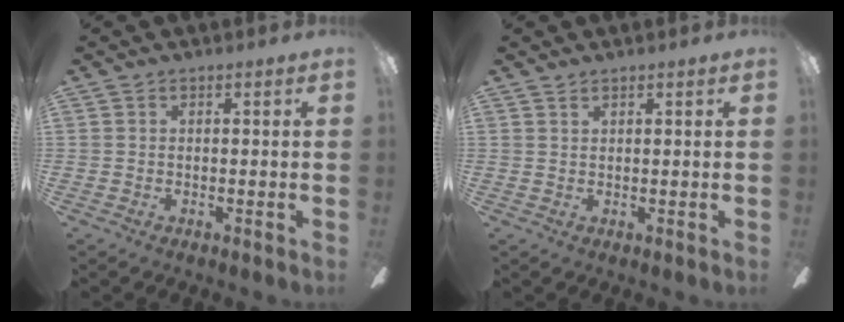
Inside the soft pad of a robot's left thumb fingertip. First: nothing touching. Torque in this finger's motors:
{"motor_torque": [-0.04, 0.05, -0.02, 0.00, -0.02]}